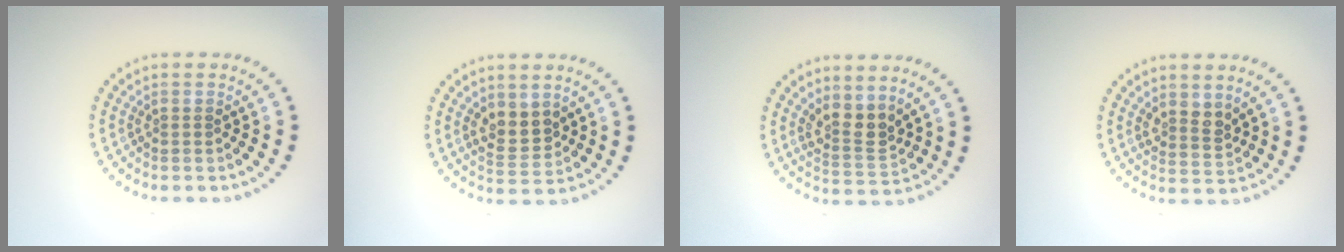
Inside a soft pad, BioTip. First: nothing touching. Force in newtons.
{"total": 2.7, "press": 2.5, "slide": 1.0}
{"total": 2.9, "press": 2.4, "slide": 1.6}
{"total": 2.0, "press": 1.7, "slide": 1.0}